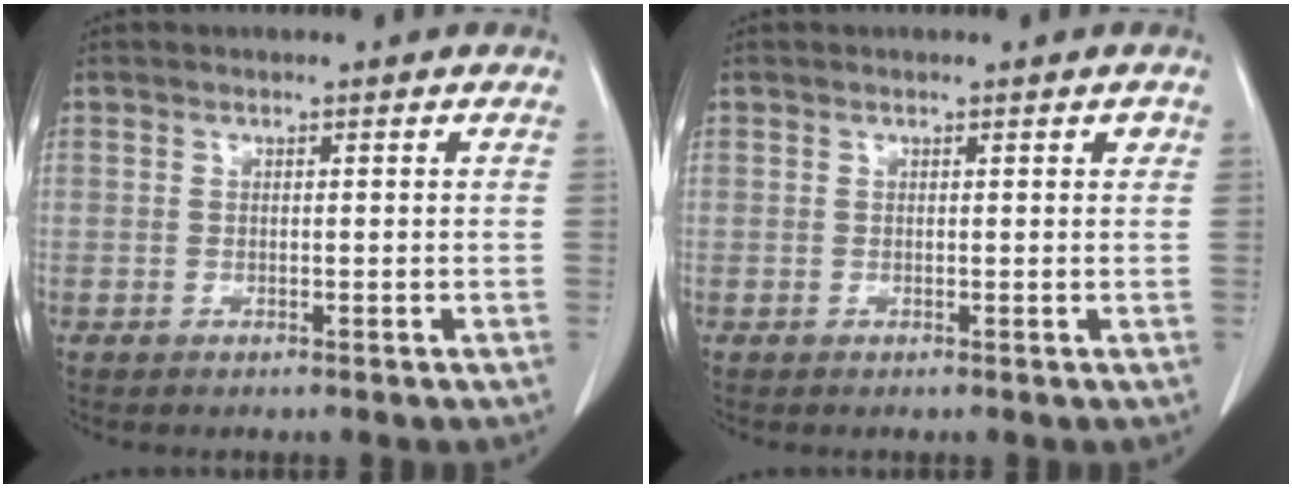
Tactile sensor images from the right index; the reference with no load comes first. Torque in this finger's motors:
{"motor_torque": [-0.02, 0.05, -0.01, 0.00]}